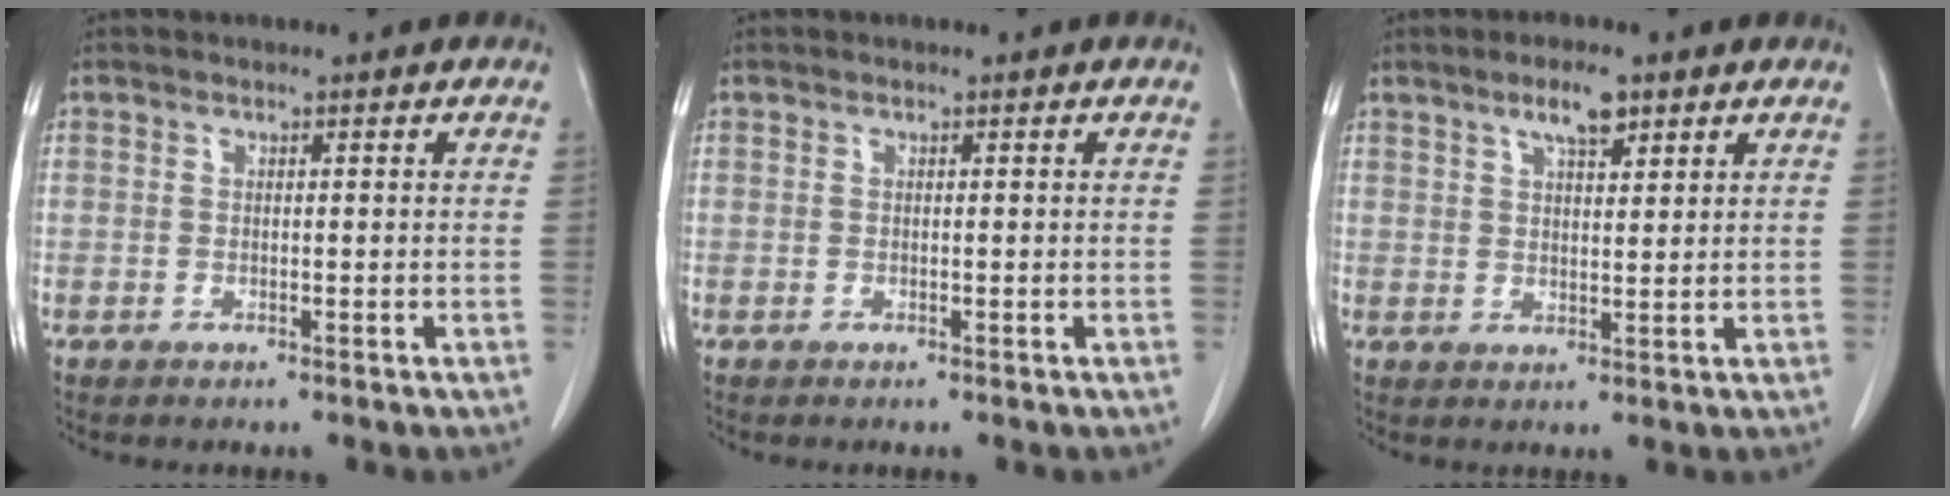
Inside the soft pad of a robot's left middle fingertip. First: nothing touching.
{"total": 0.0}
{"total": 4.5, "force": [2.9, 1.1, 3.3], "torque": [-0.059, 0.004, 0.050]}